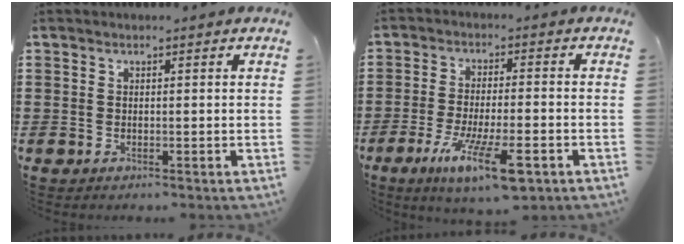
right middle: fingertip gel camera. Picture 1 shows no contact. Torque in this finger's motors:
{"motor_torque": [2.14, 0.00, 0.71, 0.21]}